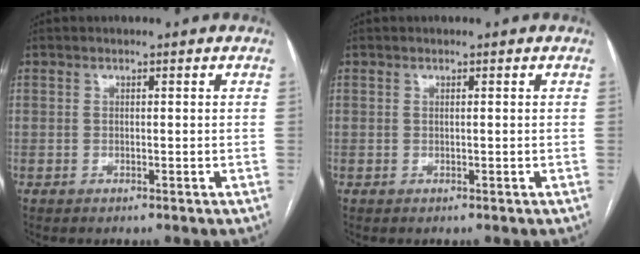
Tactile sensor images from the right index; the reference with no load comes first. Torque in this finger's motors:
{"motor_torque": [0.03, 0.05, -0.03, 0.01]}